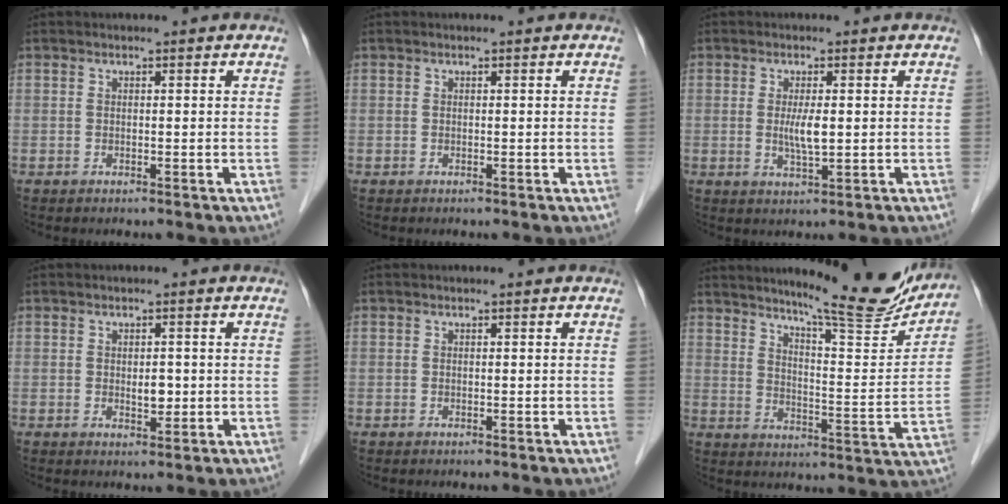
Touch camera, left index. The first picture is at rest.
{"total": 0.0}
{"total": 3.2, "force": [0.1, 0.5, 3.2], "torque": [-0.064, -0.005, 0.003]}
{"total": 2.1, "force": [0.0, 1.2, 1.8], "torque": [-0.028, -0.002, 0.003]}
{"total": 0.0}
{"total": 18.3, "force": [16.0, 2.0, 8.8], "torque": [-0.118, -0.043, 0.207]}